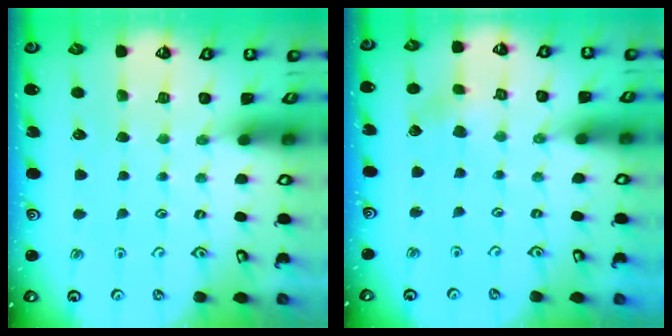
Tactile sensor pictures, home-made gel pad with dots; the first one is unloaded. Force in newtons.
{"total": 2.8, "press": 2.8, "slide": 0.5}